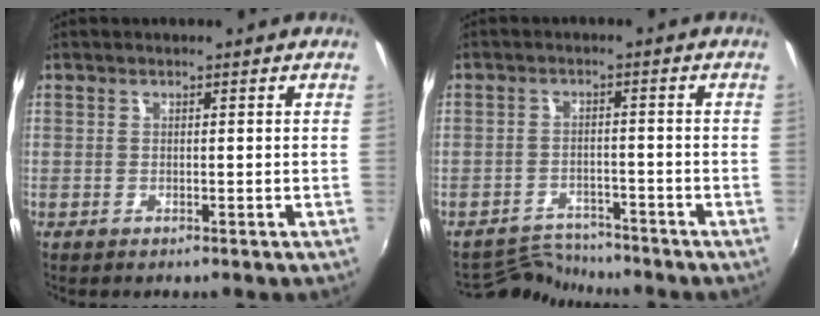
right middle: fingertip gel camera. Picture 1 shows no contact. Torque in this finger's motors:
{"motor_torque": [-0.85, 0.29, -0.37, -0.12]}